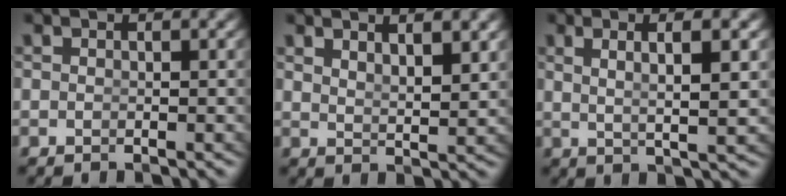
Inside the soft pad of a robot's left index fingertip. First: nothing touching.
{"total": 2.8, "force": [2.2, -0.1, 1.7], "torque": [-0.030, -0.015, 0.049]}
{"total": 4.3, "force": [1.7, 0.3, 3.9], "torque": [-0.058, 0.000, 0.038]}